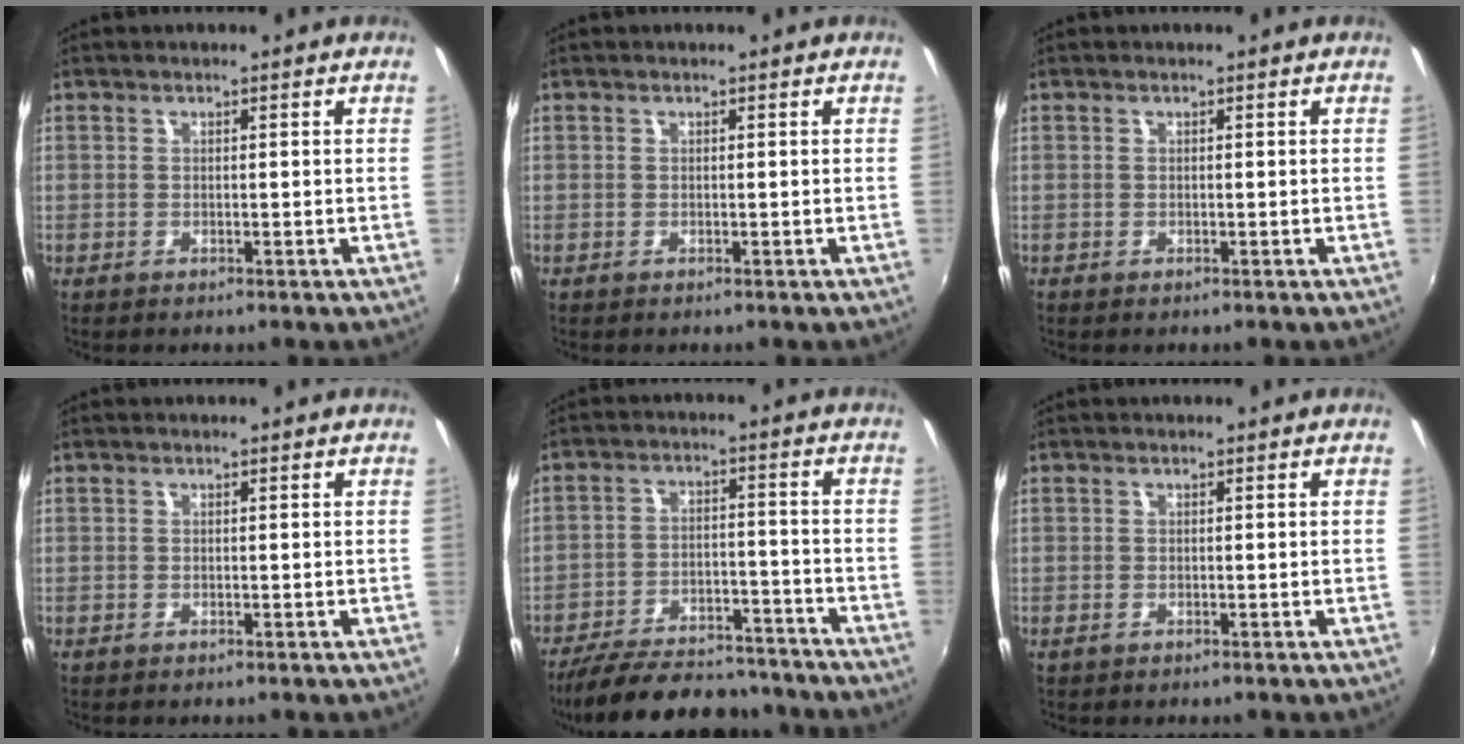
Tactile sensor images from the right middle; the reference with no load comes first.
{"total": 0.0}
{"total": 0.0}
{"total": 0.0}
{"total": 21.0, "force": [-18.0, 6.6, 8.6], "torque": [-0.176, -0.001, -0.248]}
{"total": 0.9, "force": [-0.3, 0.6, 0.6], "torque": [-0.012, -0.003, -0.004]}